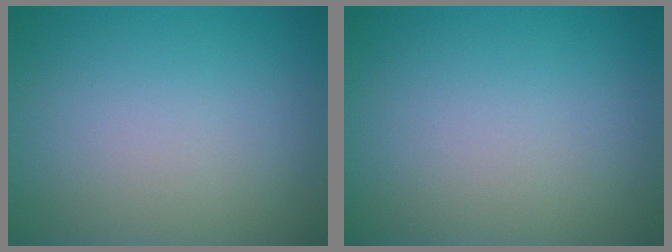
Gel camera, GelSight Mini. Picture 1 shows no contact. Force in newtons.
{"total": 0.0}